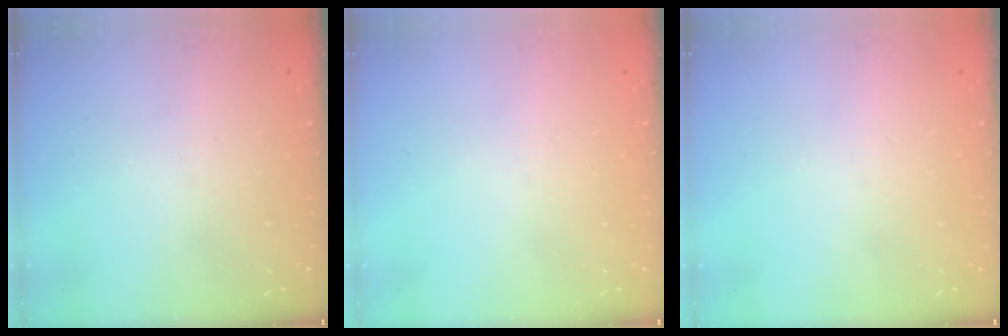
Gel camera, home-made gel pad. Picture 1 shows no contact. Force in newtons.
{"total": 0.0}
{"total": 0.0}